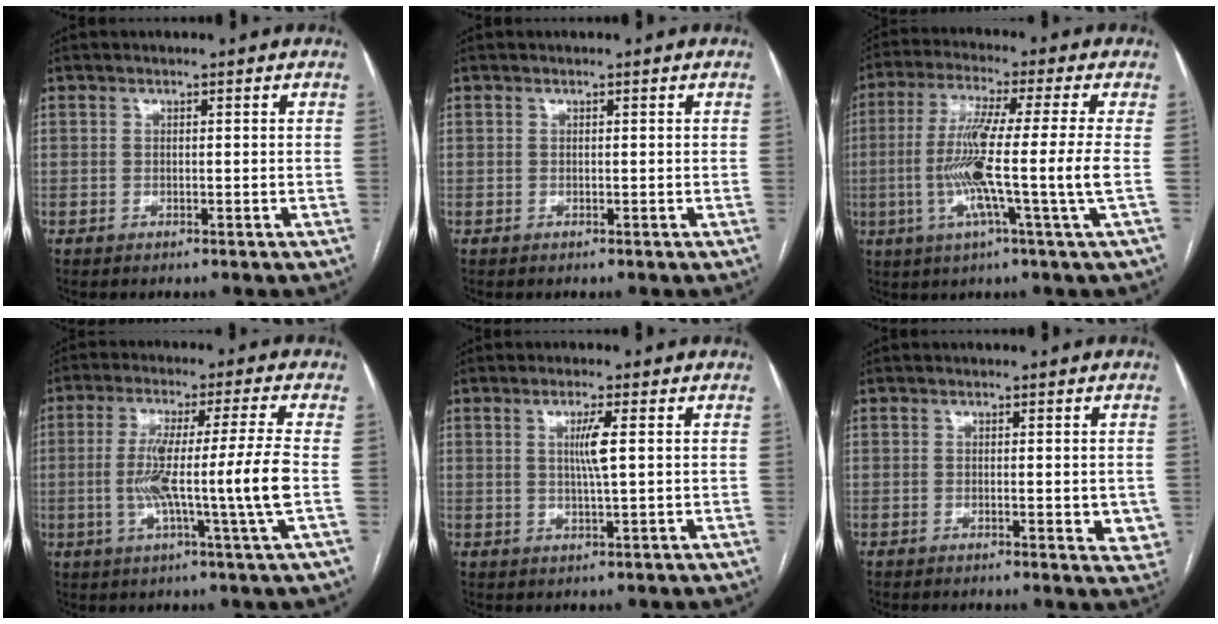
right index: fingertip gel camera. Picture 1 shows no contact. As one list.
[{"total": 0.0}, {"total": 12.7, "force": [-2.0, -1.9, 12.4], "torque": [-0.232, -0.015, -0.045]}, {"total": 12.5, "force": [-1.7, -1.8, 12.2], "torque": [-0.218, -0.007, -0.033]}, {"total": 3.7, "force": [0.8, -0.3, 3.7], "torque": [-0.069, -0.003, 0.013]}, {"total": 4.2, "force": [-0.7, 1.4, 3.9], "torque": [-0.036, -0.005, -0.010]}]